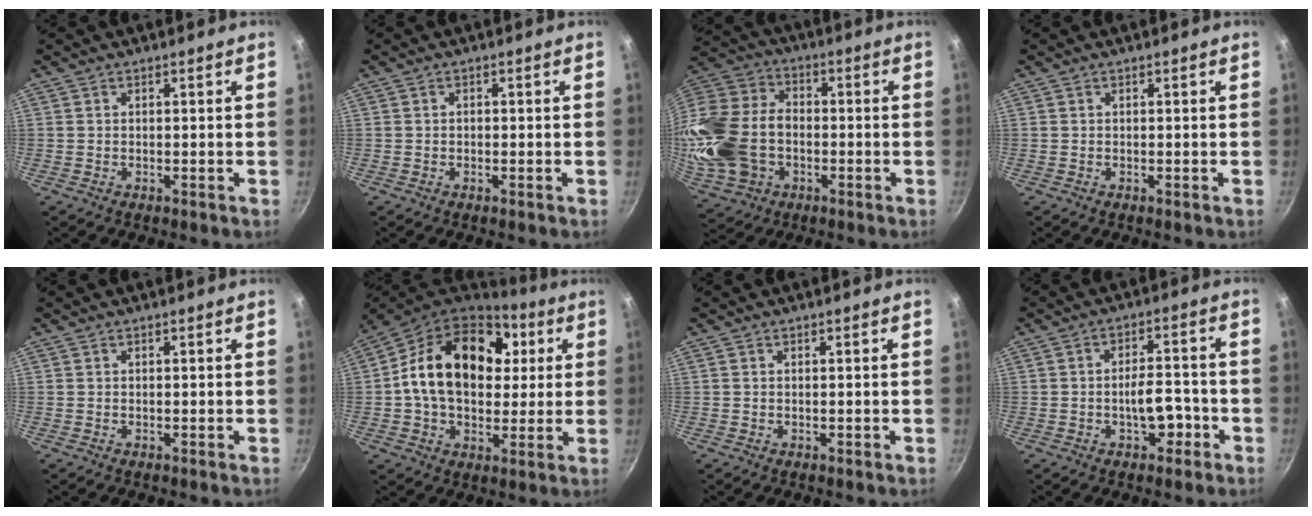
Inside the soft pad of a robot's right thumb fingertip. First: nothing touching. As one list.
[{"total": 0.6, "force": [-0.1, 0.5, 0.3], "torque": [-0.005, 0.003, -0.003]}, {"total": 21.9, "force": [-4.0, 15.9, 14.5], "torque": [-0.310, 0.031, -0.071]}, {"total": 0.0}, {"total": 0.0}, {"total": 22.1, "force": [4.4, 15.5, 15.2], "torque": [-0.231, 0.017, 0.059]}, {"total": 0.0}, {"total": 6.6, "force": [-2.7, 3.4, 4.9], "torque": [-0.047, 0.028, -0.038]}]